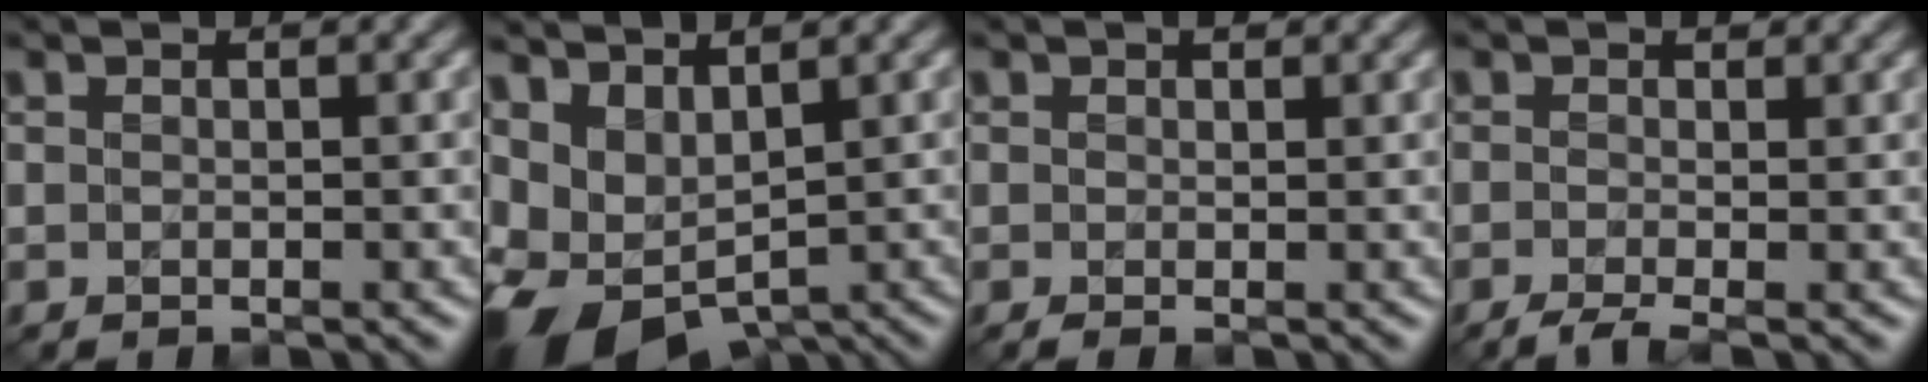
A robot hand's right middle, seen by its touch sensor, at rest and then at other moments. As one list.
[{"total": 8.0, "force": [-0.8, 5.1, 6.0], "torque": [-0.129, -0.013, 0.000]}, {"total": 0.8, "force": [0.4, 0.3, 0.7], "torque": [-0.009, 0.002, 0.005]}, {"total": 1.8, "force": [-0.6, 0.5, 1.6], "torque": [-0.032, 0.003, -0.024]}]